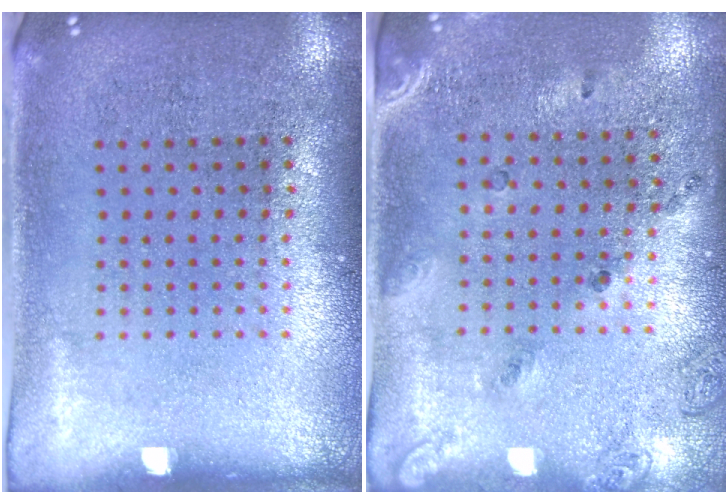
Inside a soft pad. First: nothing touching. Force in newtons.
{"total": 1.5, "press": 1.1, "slide": 1.0}